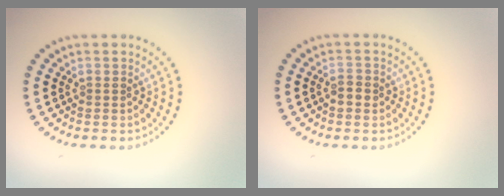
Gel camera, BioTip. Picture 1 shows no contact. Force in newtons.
{"total": 1.3, "press": 1.3, "slide": 0.1}